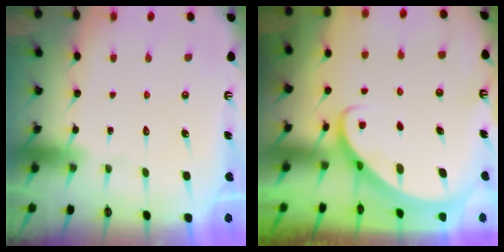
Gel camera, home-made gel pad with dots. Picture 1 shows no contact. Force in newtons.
{"total": 2.6, "press": 2.6, "slide": 0.3}